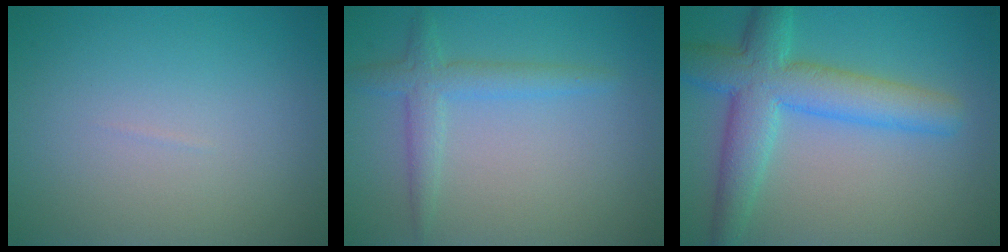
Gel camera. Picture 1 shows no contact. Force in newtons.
{"total": 2.6, "press": 2.6, "slide": 0.1}
{"total": 6.8, "press": 6.8, "slide": 0.2}